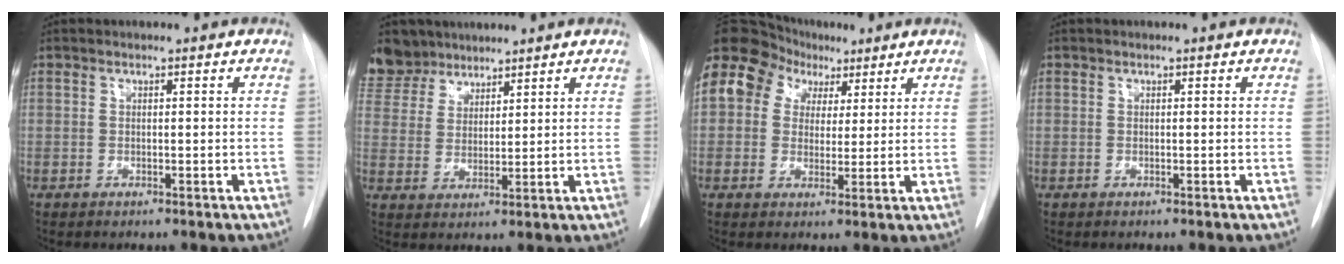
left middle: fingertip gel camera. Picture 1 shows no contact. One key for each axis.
{"total": 11.2, "fx": 9.1, "fy": 6.4, "fz": 1.6, "tx": -0.053, "ty": 0.020, "tz": 0.188}
{"total": 18.5, "fx": 7.9, "fy": 14.6, "fz": 8.0, "tx": -0.219, "ty": 0.098, "tz": 0.152}
{"total": 0.0}